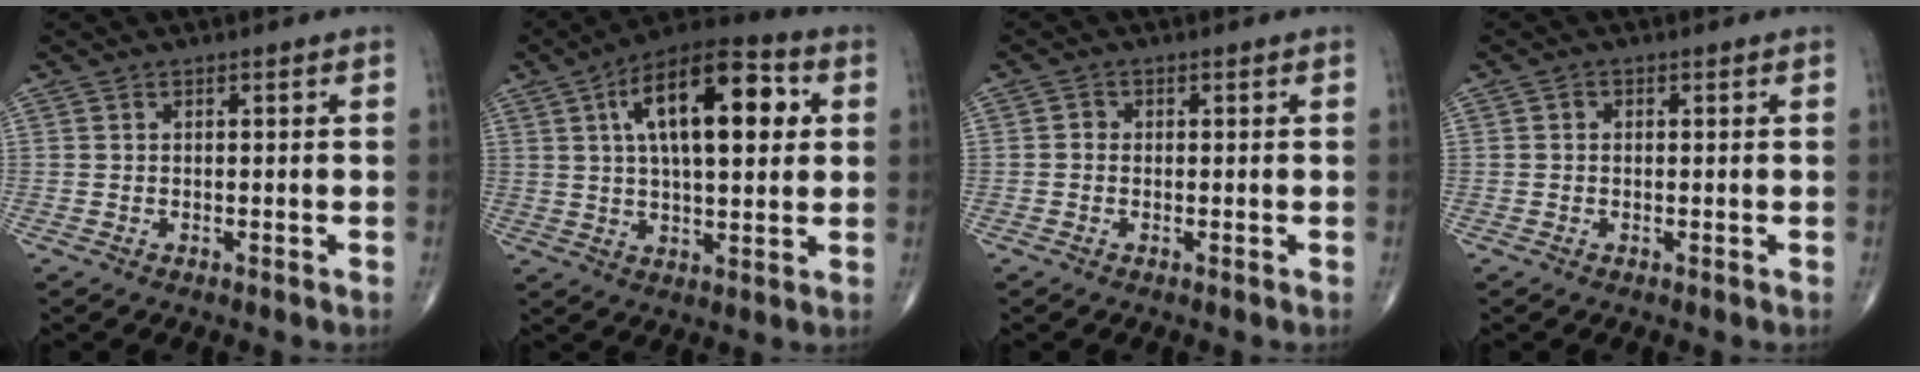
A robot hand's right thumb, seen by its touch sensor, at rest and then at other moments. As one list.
[{"total": 19.1, "force": [5.1, 8.2, 16.5], "torque": [-0.242, 0.013, 0.072]}, {"total": 1.2, "force": [-0.2, 1.0, 0.5], "torque": [-0.001, 0.003, -0.006]}, {"total": 0.9, "force": [0.0, 0.8, 0.4], "torque": [-0.002, 0.002, -0.003]}]